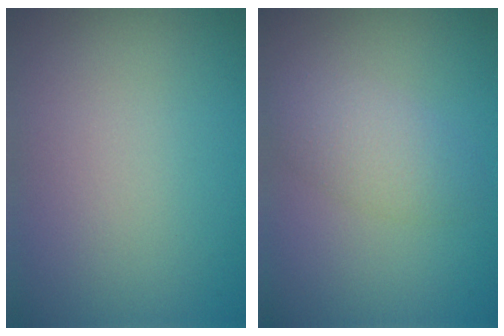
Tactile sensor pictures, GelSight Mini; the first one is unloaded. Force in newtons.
{"total": 2.7, "press": 2.7, "slide": 0.1}